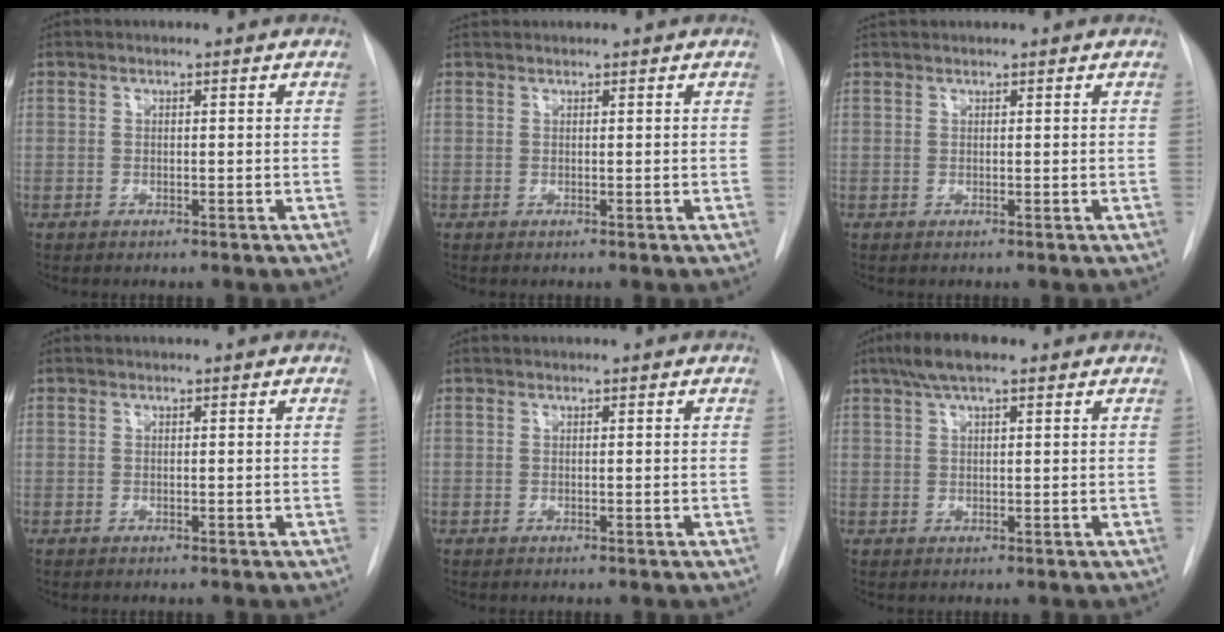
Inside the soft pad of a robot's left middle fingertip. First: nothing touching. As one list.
[{"total": 1.4, "force": [1.4, 0.1, 0.3], "torque": [-0.007, 0.024, 0.028]}, {"total": 2.0, "force": [1.9, 0.2, 0.7], "torque": [-0.009, 0.028, 0.034]}, {"total": 0.0}, {"total": 0.0}, {"total": 5.5, "force": [3.6, 1.2, 4.0], "torque": [-0.079, 0.022, 0.061]}]